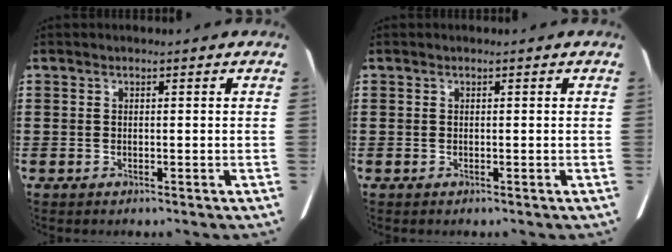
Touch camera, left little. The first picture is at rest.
{"total": 0.0}